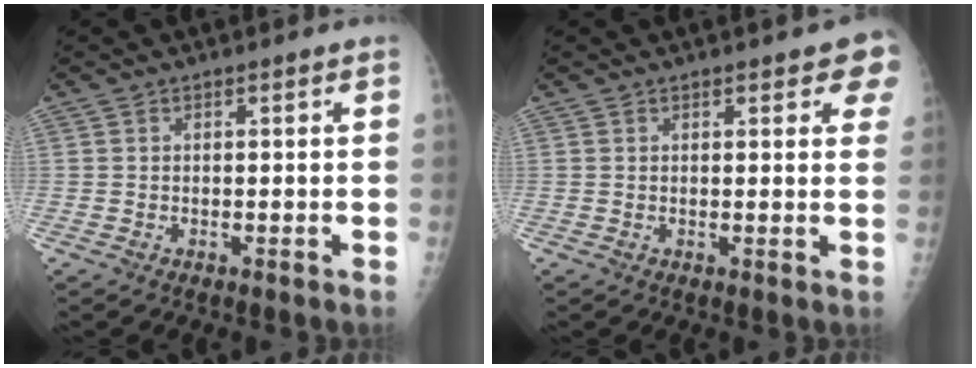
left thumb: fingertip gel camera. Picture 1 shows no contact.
{"total": 5.2, "force": [3.3, 1.9, 3.5], "torque": [-0.009, -0.005, 0.031]}